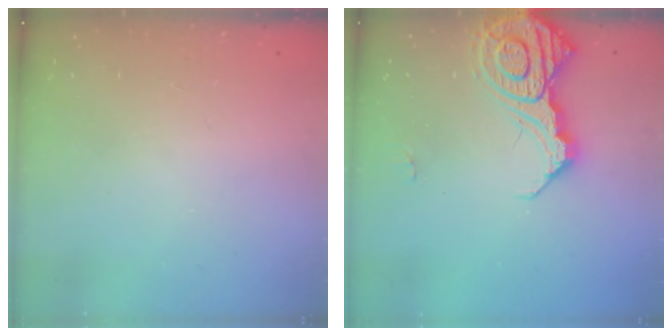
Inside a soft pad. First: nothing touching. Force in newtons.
{"total": 17.9, "press": 17.9, "slide": 1.4}